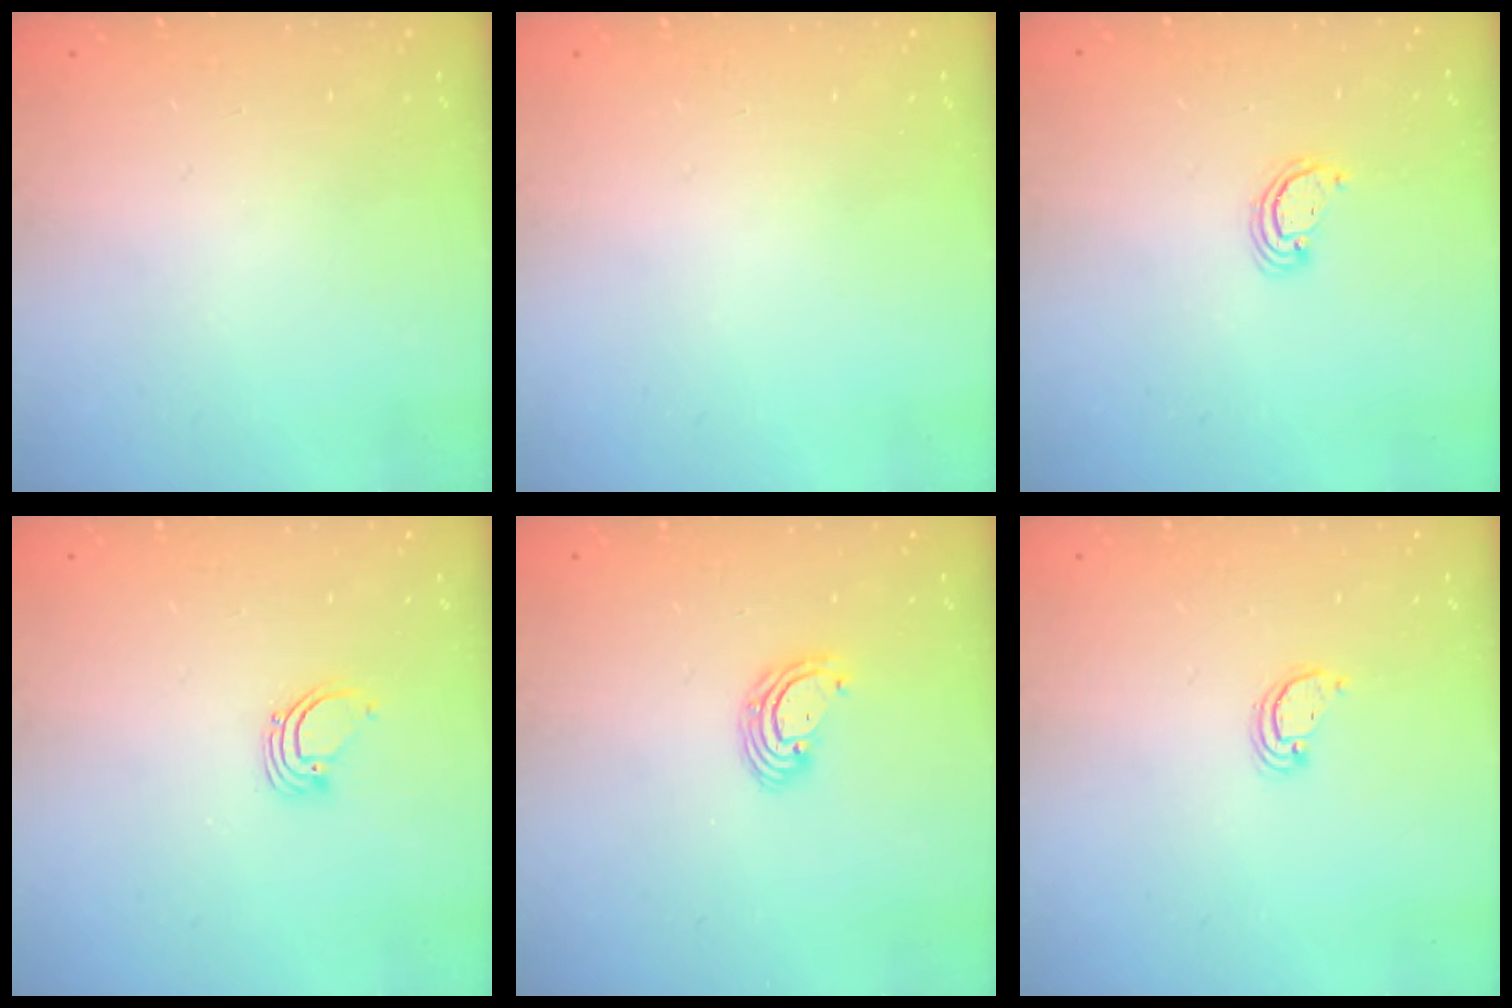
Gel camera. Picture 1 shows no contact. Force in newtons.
{"total": 0.0}
{"total": 2.6, "press": 2.5, "slide": 0.3}
{"total": 2.7, "press": 2.7, "slide": 0.1}
{"total": 4.5, "press": 4.5, "slide": 0.3}
{"total": 2.4, "press": 2.4, "slide": 0.2}